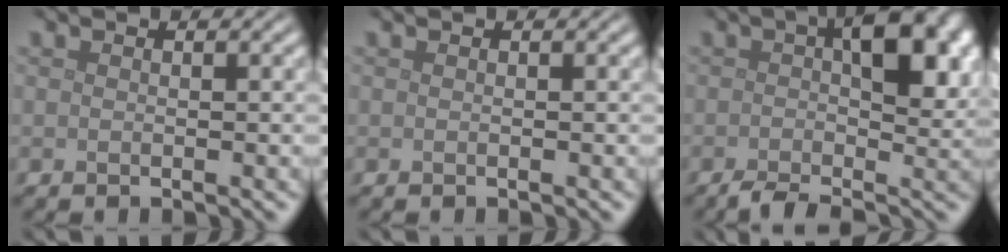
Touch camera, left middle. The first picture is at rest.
{"total": 0.0}
{"total": 8.5, "force": [-0.5, 3.7, 7.6], "torque": [-0.116, 0.010, -0.022]}